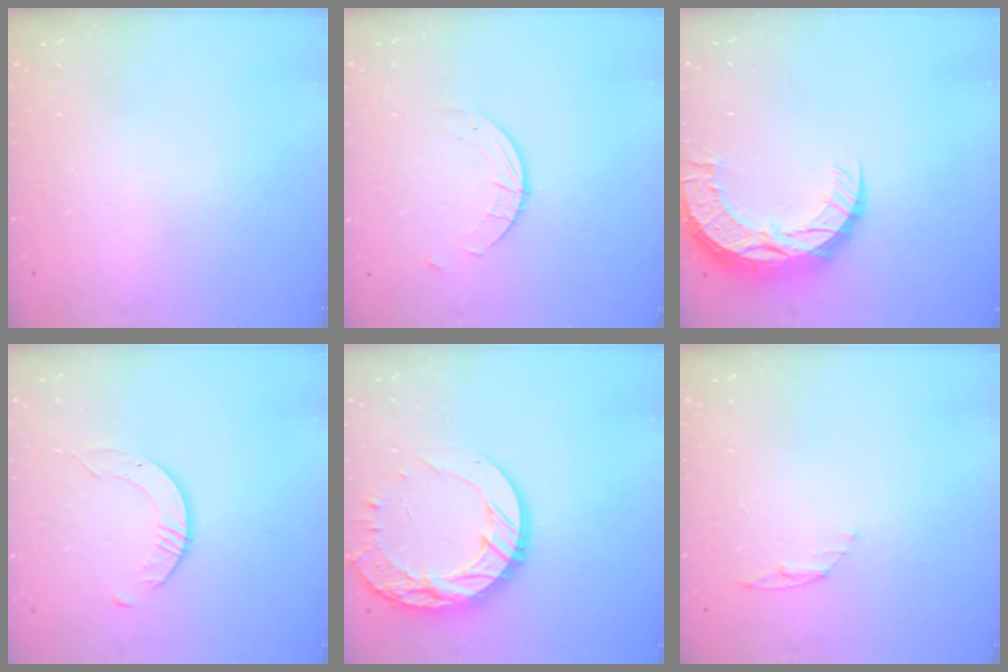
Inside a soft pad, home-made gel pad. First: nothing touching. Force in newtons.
{"total": 2.5, "press": 2.5, "slide": 0.2}
{"total": 13.3, "press": 13.3, "slide": 0.9}
{"total": 3.4, "press": 3.3, "slide": 0.4}
{"total": 20.4, "press": 20.3, "slide": 1.7}
{"total": 4.5, "press": 4.4, "slide": 0.5}